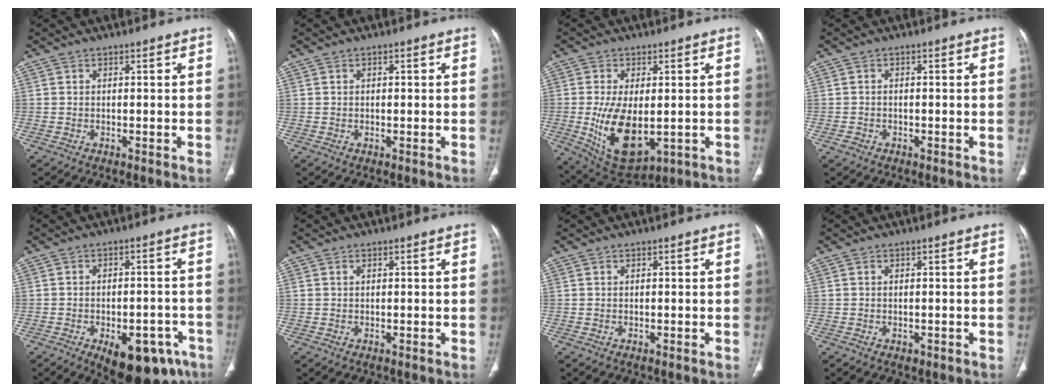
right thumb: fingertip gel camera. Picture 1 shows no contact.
{"total": 0.8, "force": [0.2, 0.3, 0.7], "torque": [-0.014, 0.001, 0.005]}
{"total": 13.0, "force": [-1.8, 6.8, 10.9], "torque": [-0.191, -0.018, -0.007]}
{"total": 1.1, "force": [-0.7, 0.8, 0.3], "torque": [-0.008, 0.004, -0.014]}
{"total": 14.8, "force": [-7.8, 7.3, 10.2], "torque": [-0.091, 0.030, -0.093]}
{"total": 0.6, "force": [0.4, 0.3, 0.4], "torque": [-0.011, 0.006, 0.009]}
{"total": 0.0}
{"total": 0.7, "force": [-0.3, 0.5, 0.3], "torque": [-0.005, 0.000, 0.000]}